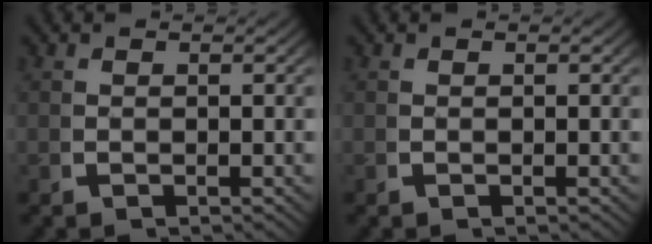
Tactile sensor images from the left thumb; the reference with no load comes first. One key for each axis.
{"total": 0.0}